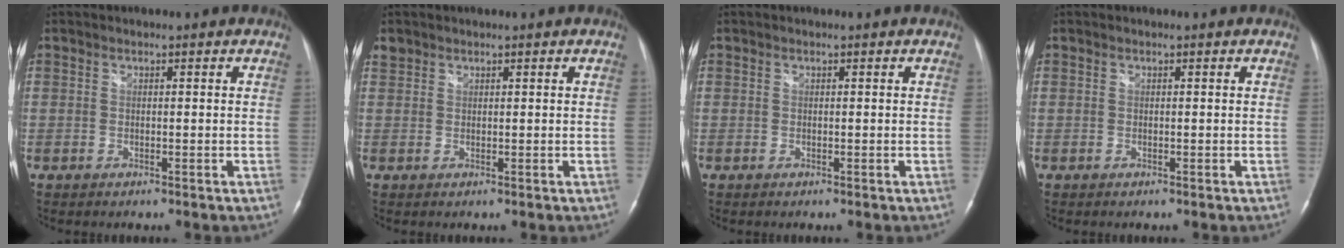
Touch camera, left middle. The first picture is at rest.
{"total": 1.4, "force": [1.1, 0.9, 0.0], "torque": [0.003, 0.012, 0.019]}
{"total": 0.0}
{"total": 0.0}